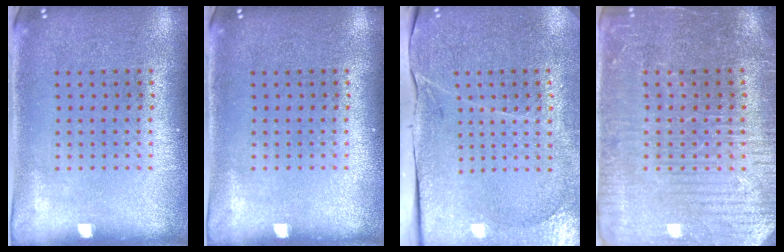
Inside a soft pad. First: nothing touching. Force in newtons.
{"total": 0.0}
{"total": 3.3, "press": 3.2, "slide": 0.6}
{"total": 3.7, "press": 3.5, "slide": 1.1}